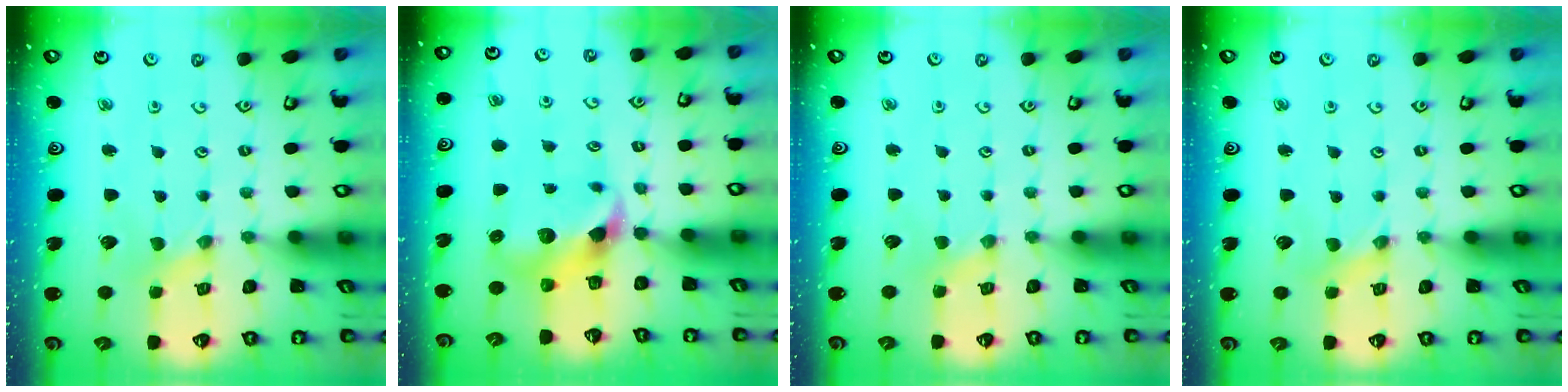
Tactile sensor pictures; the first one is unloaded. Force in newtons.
{"total": 7.7, "press": 7.7, "slide": 1.0}
{"total": 2.4, "press": 2.3, "slide": 0.5}
{"total": 0.6, "press": 0.6, "slide": 0.1}